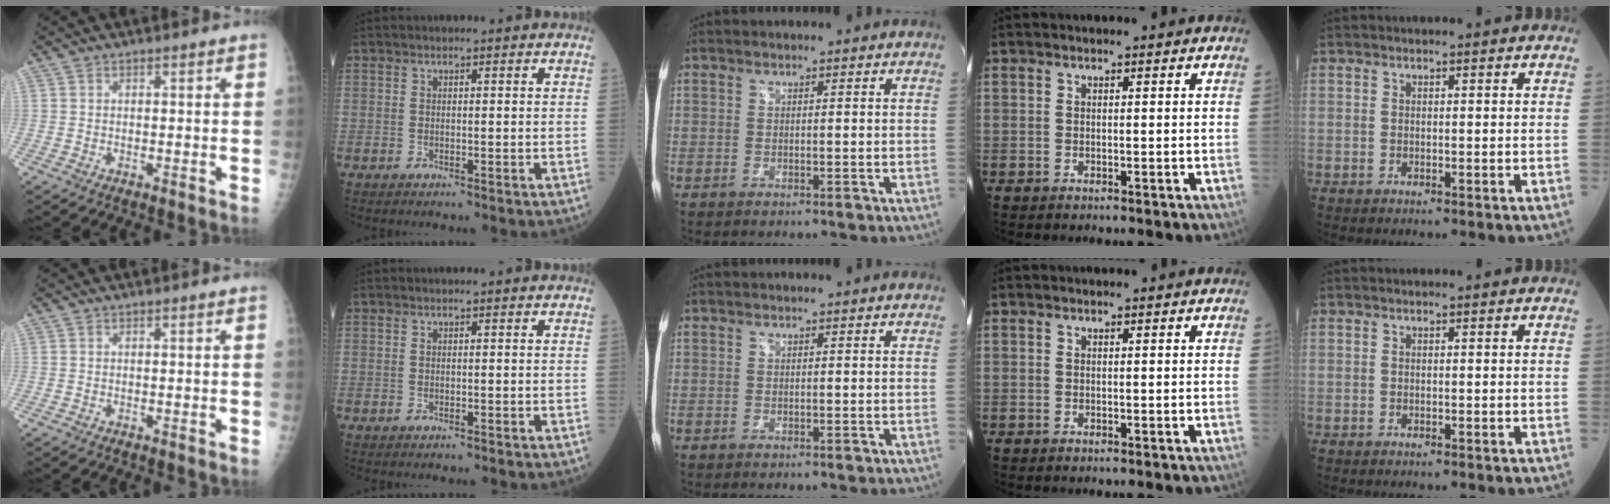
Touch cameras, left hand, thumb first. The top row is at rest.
{}